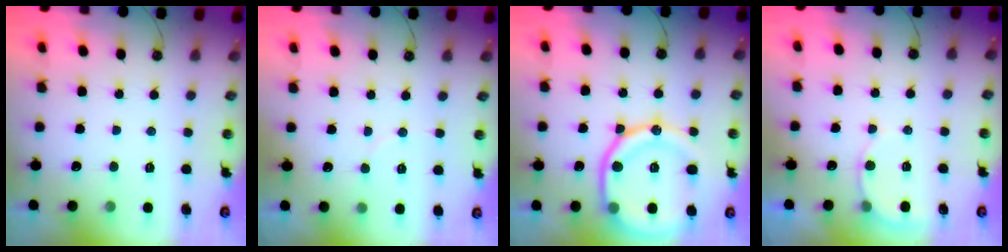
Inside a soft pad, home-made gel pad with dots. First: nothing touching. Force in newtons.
{"total": 2.4, "press": 2.3, "slide": 0.7}
{"total": 18.4, "press": 18.2, "slide": 2.0}
{"total": 5.3, "press": 5.3, "slide": 0.4}